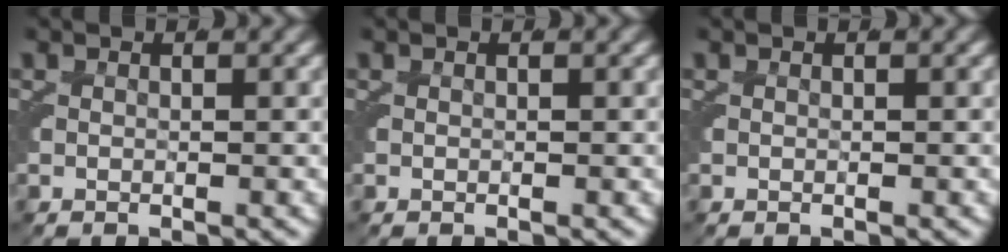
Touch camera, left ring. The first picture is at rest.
{"total": 0.0}
{"total": 0.0}